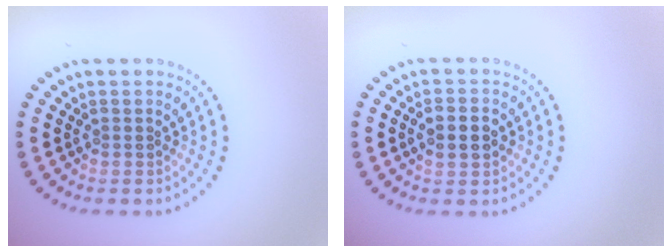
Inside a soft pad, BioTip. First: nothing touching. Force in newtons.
{"total": 2.4, "press": 2.4, "slide": 0.2}